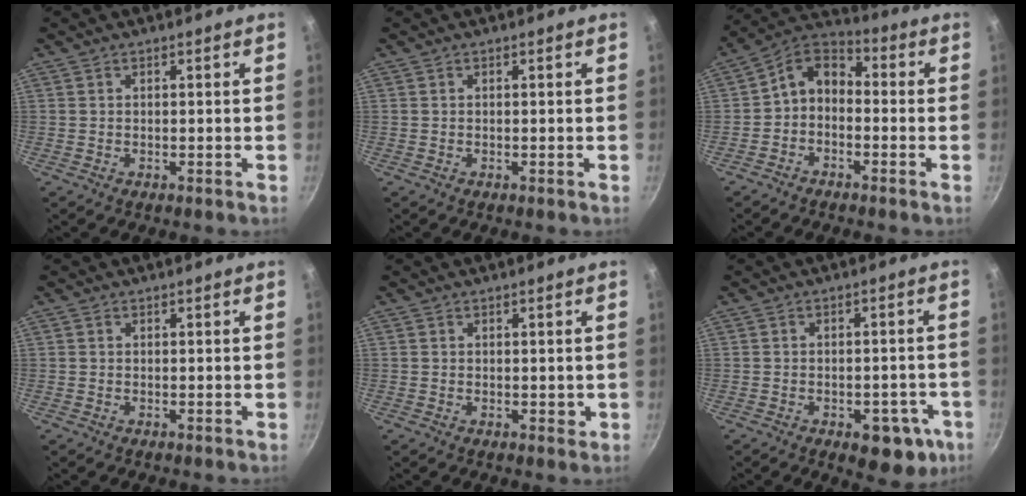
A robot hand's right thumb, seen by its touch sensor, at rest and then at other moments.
{"total": 0.0}
{"total": 7.7, "force": [-1.5, 5.5, 5.1], "torque": [-0.081, 0.046, -0.048]}
{"total": 0.0}
{"total": 1.5, "force": [0.0, 1.1, 0.9], "torque": [-0.009, -0.003, -0.001]}
{"total": 10.2, "force": [-4.3, 5.5, 7.4], "torque": [-0.049, 0.018, -0.048]}